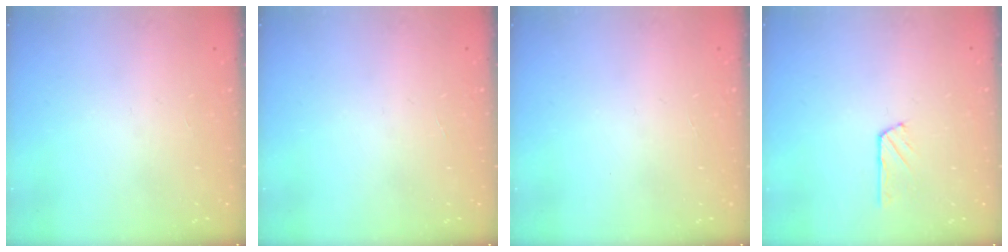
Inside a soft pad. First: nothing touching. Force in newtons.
{"total": 0.0}
{"total": 0.0}
{"total": 3.8, "press": 3.8, "slide": 0.5}